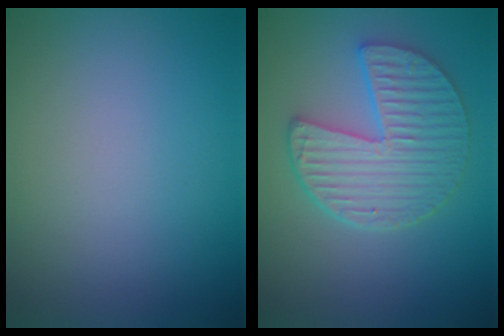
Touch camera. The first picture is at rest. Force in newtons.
{"total": 5.2, "press": 4.4, "slide": 2.8}